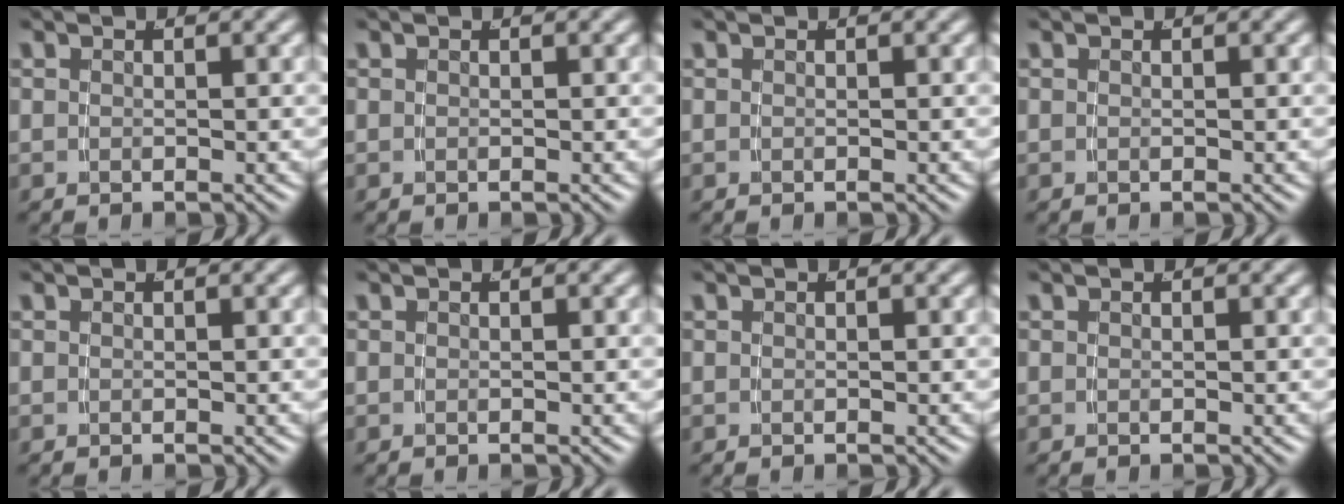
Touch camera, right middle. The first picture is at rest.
{"total": 0.0}
{"total": 0.0}
{"total": 0.0}
{"total": 0.0}
{"total": 0.0}
{"total": 0.0}
{"total": 0.0}